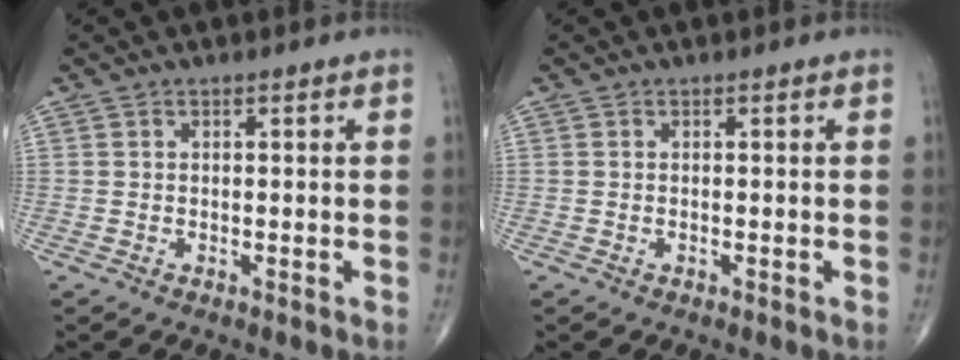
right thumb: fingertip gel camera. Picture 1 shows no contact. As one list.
[{"total": 0.0}]